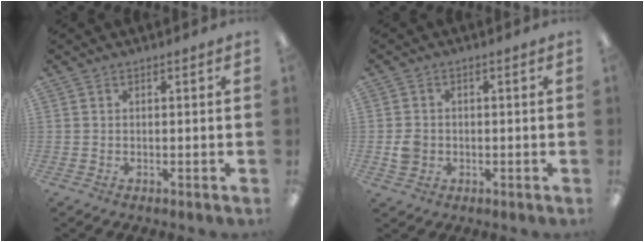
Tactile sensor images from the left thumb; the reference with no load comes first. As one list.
[{"total": 3.3, "force": [-0.7, 2.9, 1.4], "torque": [-0.016, 0.002, -0.013]}]